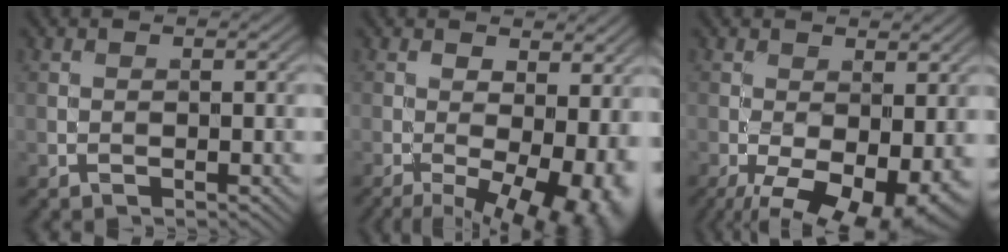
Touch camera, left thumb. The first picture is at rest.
{"total": 11.9, "force": [-4.0, 5.0, 10.1], "torque": [-0.145, -0.023, -0.046]}
{"total": 11.9, "force": [-4.9, 5.6, 9.2], "torque": [-0.157, -0.036, -0.061]}